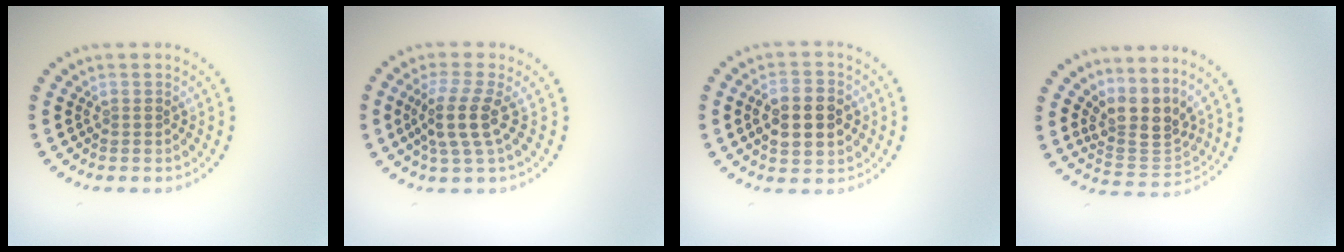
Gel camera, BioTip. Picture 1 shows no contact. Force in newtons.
{"total": 3.7, "press": 2.8, "slide": 2.3}
{"total": 5.3, "press": 5.3, "slide": 0.1}
{"total": 3.9, "press": 2.9, "slide": 2.6}